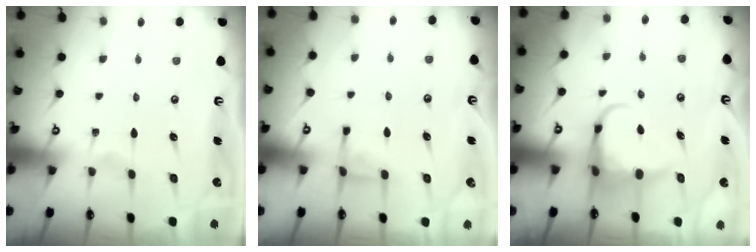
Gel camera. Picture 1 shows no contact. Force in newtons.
{"total": 4.4, "press": 4.4, "slide": 0.7}
{"total": 6.1, "press": 6.0, "slide": 0.9}